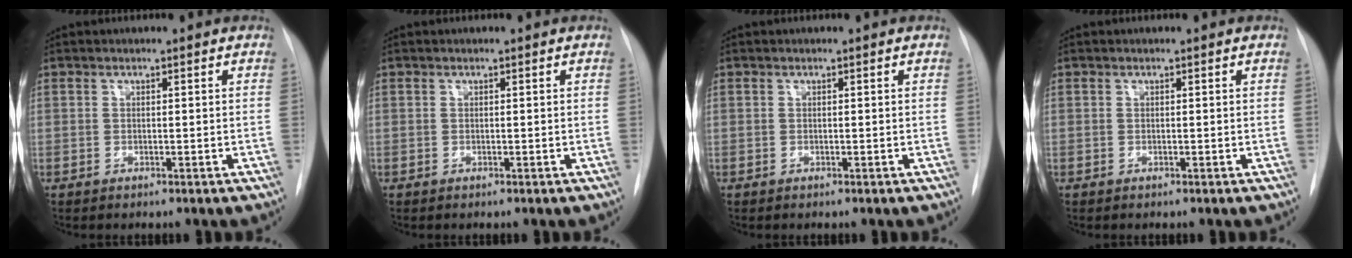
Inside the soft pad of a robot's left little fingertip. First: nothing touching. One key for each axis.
{"total": 0.0}
{"total": 0.0}
{"total": 0.0}